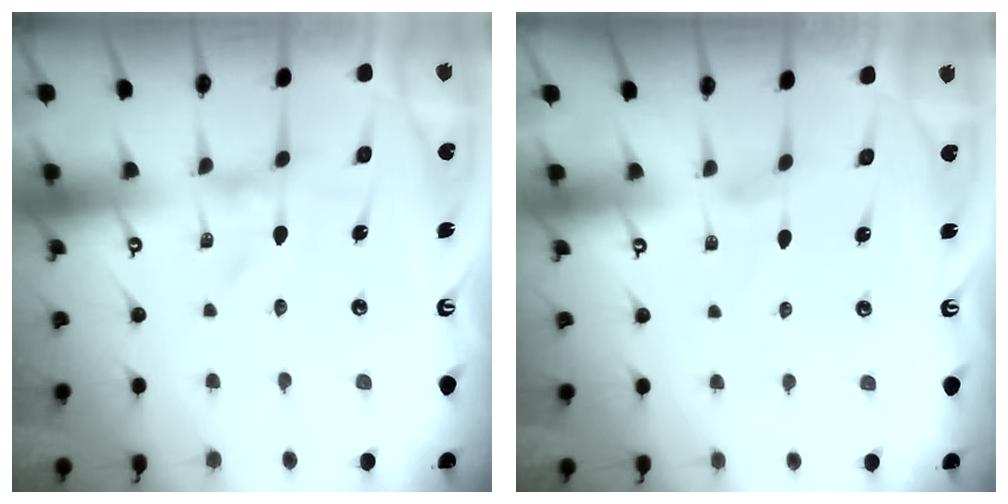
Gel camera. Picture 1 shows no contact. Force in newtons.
{"total": 0.9, "press": 0.9, "slide": 0.1}